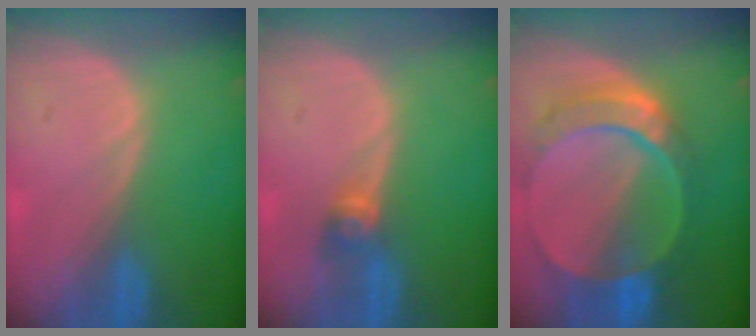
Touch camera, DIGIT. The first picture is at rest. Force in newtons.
{"total": 2.6, "press": 2.5, "slide": 0.6}
{"total": 10.1, "press": 8.6, "slide": 5.4}